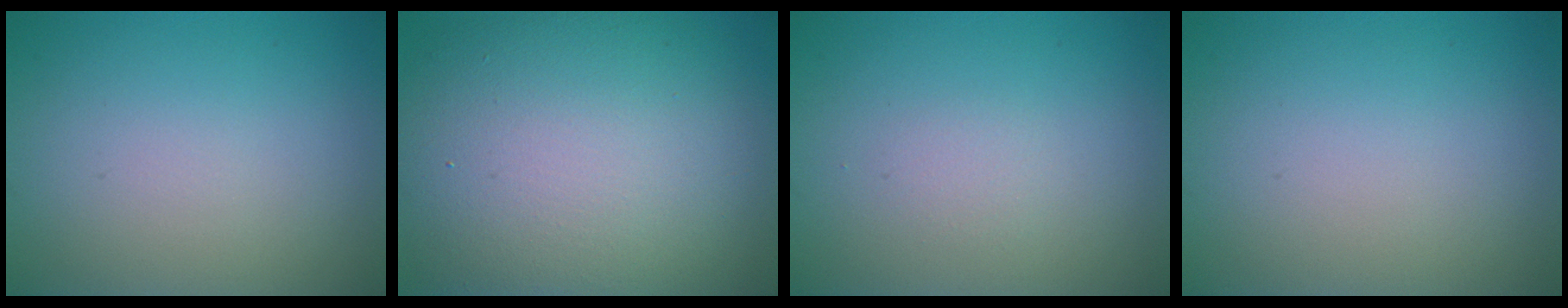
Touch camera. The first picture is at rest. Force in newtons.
{"total": 14.2, "press": 14.1, "slide": 1.1}
{"total": 0.8, "press": 0.7, "slide": 0.1}
{"total": 0.0}